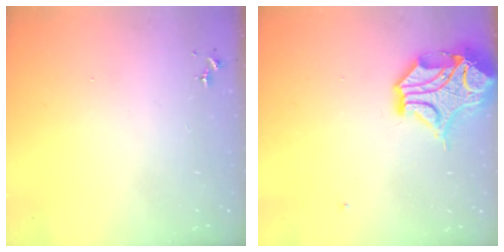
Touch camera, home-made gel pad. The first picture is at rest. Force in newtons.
{"total": 15.0, "press": 14.8, "slide": 2.2}